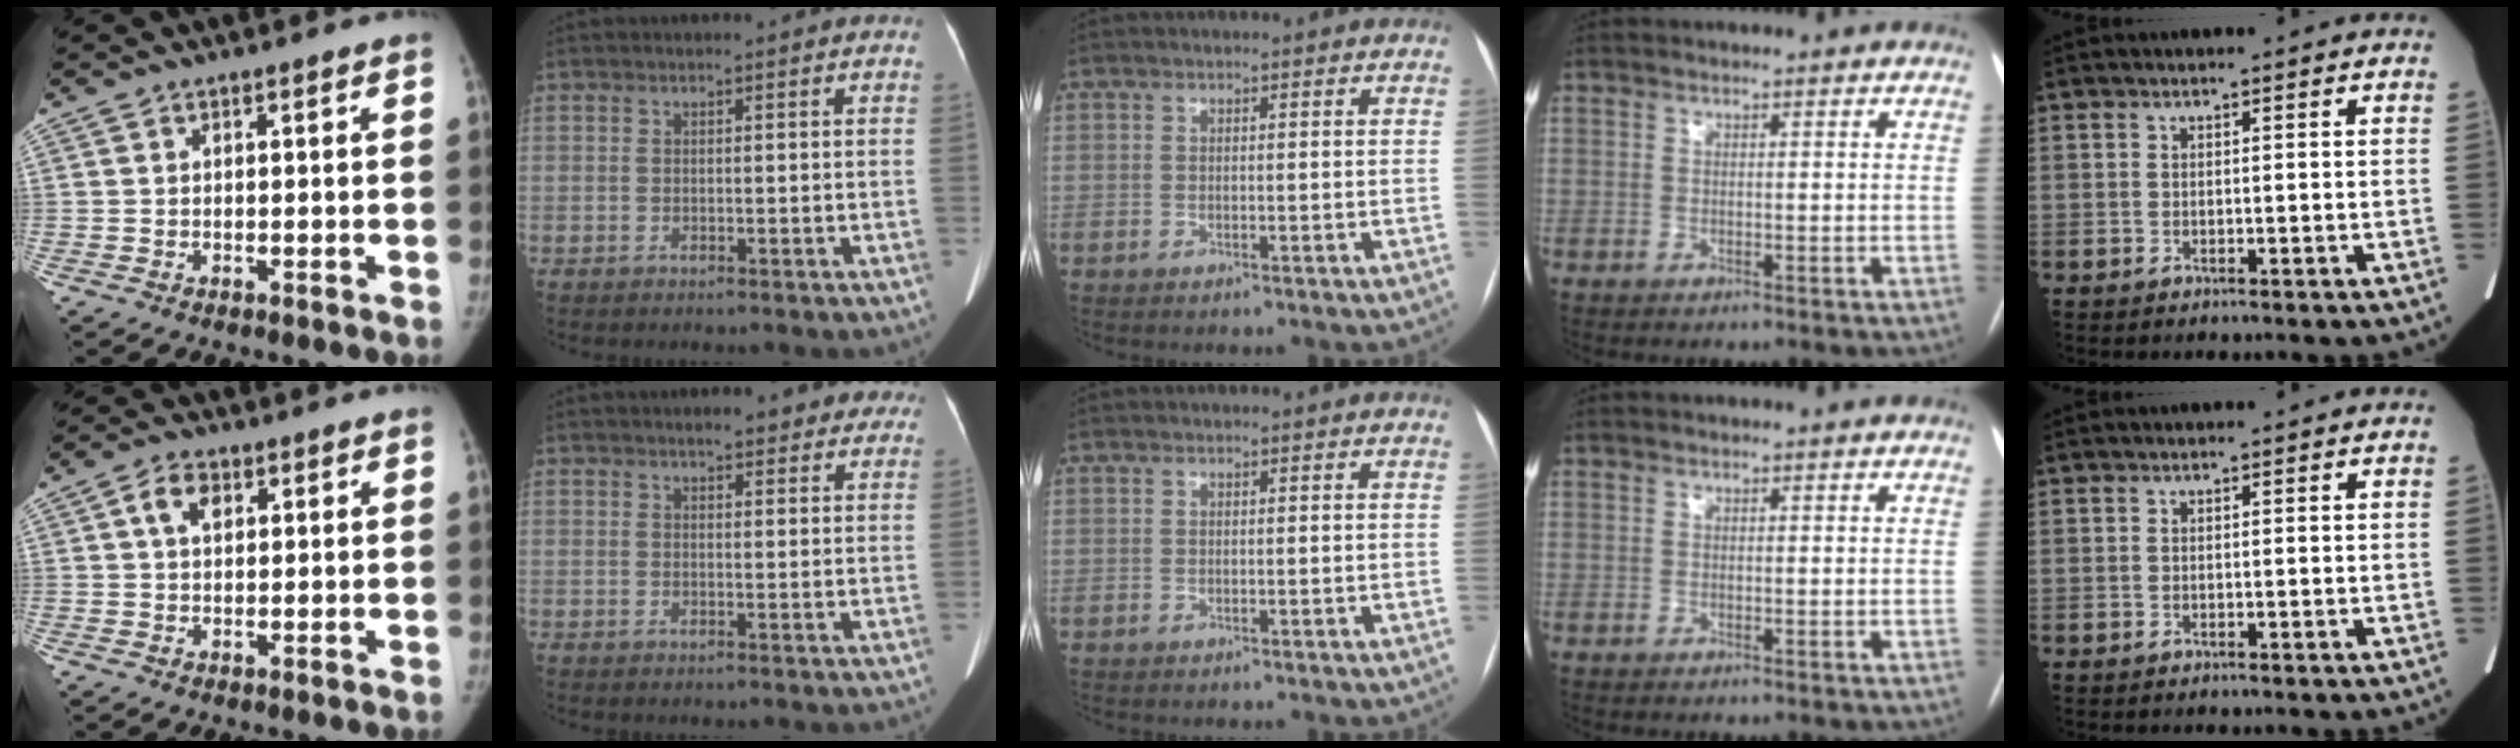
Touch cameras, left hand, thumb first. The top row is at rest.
{"thumb": {"total": 4.2, "force": [1.5, 2.7, 2.8], "torque": [-0.043, 0.003, 0.024]}, "index": {"total": 6.1, "force": [5.1, 1.9, 2.8], "torque": [-0.017, 0.011, 0.054]}}